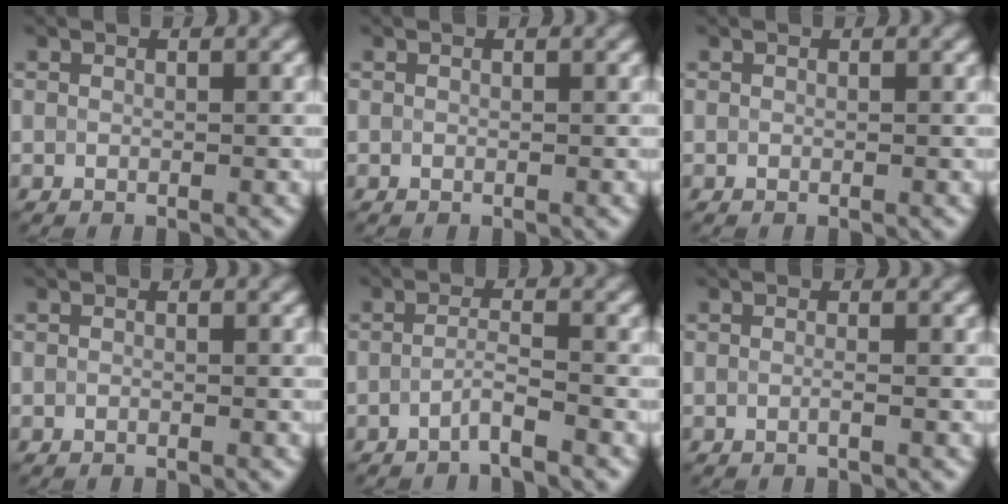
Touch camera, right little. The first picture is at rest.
{"total": 0.0}
{"total": 0.0}
{"total": 0.0}
{"total": 1.9, "force": [-1.3, 0.0, 1.3], "torque": [-0.022, 0.005, -0.033]}
{"total": 0.7, "force": [-0.2, 0.2, 0.7], "torque": [-0.010, -0.004, -0.008]}